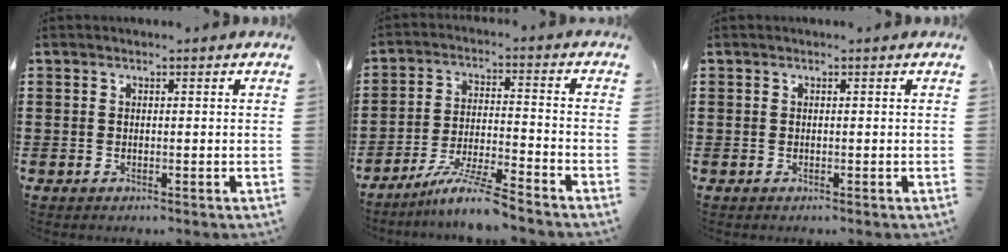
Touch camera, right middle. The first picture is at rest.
{"total": 7.5, "force": [-6.5, -0.3, 3.7], "torque": [-0.078, -0.013, -0.125]}
{"total": 0.0}